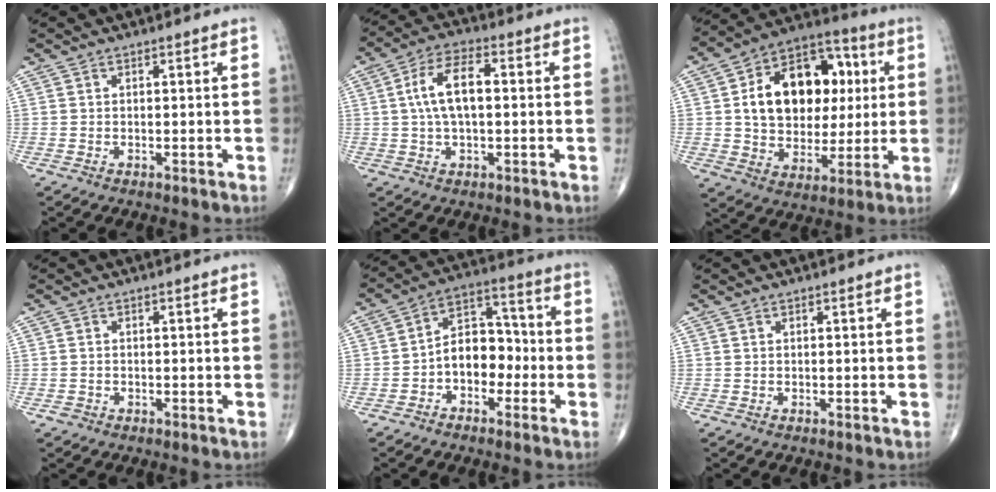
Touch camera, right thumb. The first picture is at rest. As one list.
[{"total": 9.2, "force": [0.7, 4.3, 8.1], "torque": [-0.157, 0.020, 0.008]}, {"total": 21.2, "force": [3.7, 14.8, 14.8], "torque": [-0.194, 0.016, 0.063]}, {"total": 1.0, "force": [-0.5, 0.8, 0.2], "torque": [-0.003, 0.003, -0.011]}, {"total": 9.6, "force": [-2.5, 6.7, 6.4], "torque": [-0.073, 0.043, -0.057]}, {"total": 0.0}]